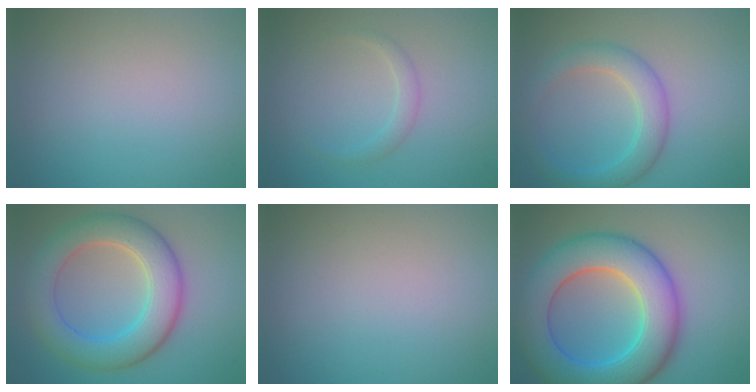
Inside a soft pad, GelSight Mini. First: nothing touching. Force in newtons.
{"total": 1.2, "press": 1.2, "slide": 0.0}
{"total": 3.7, "press": 3.7, "slide": 0.2}
{"total": 7.3, "press": 7.3, "slide": 0.2}
{"total": 0.0}
{"total": 11.0, "press": 11.0, "slide": 0.5}